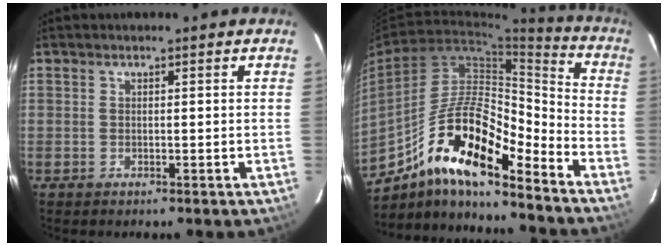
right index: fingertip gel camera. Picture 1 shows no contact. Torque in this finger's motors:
{"motor_torque": [1.43, -0.70, 1.06, 0.16]}